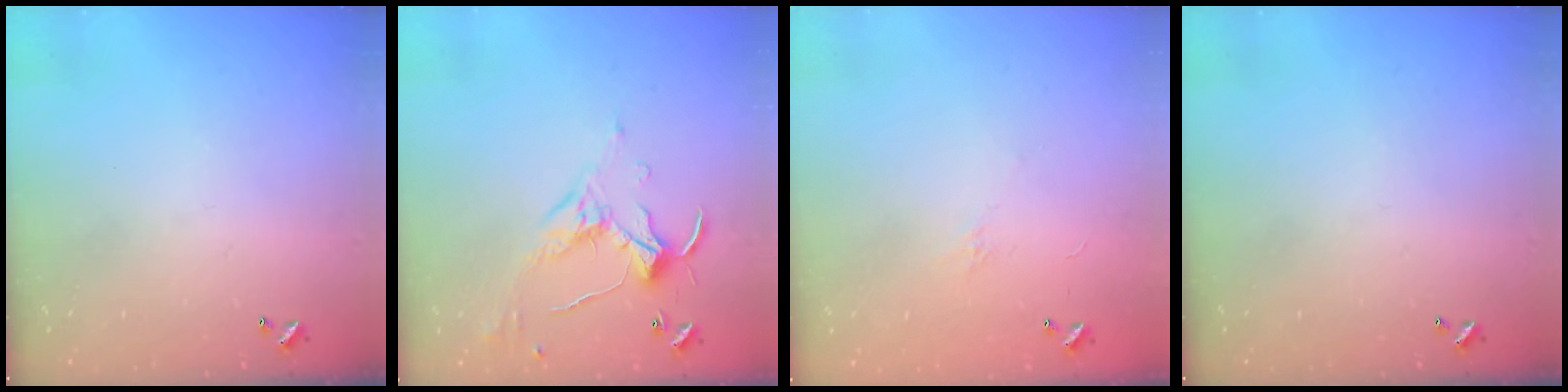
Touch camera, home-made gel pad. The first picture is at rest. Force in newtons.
{"total": 1.2, "press": 0.8, "slide": 0.8}
{"total": 5.6, "press": 5.5, "slide": 0.9}
{"total": 0.0}